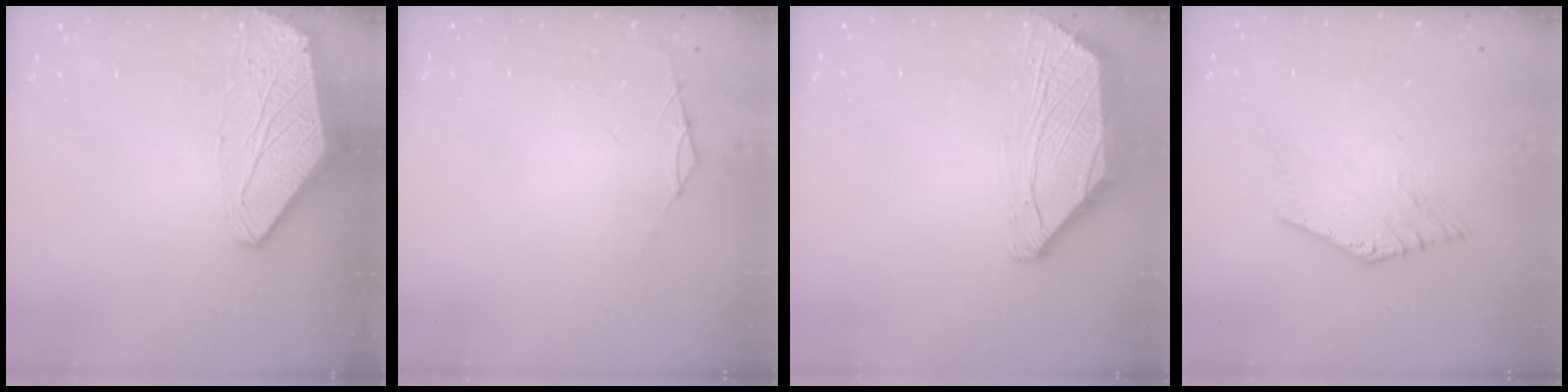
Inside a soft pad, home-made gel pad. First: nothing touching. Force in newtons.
{"total": 0.7, "press": 0.6, "slide": 0.4}
{"total": 1.6, "press": 1.5, "slide": 0.6}
{"total": 1.8, "press": 1.8, "slide": 0.2}